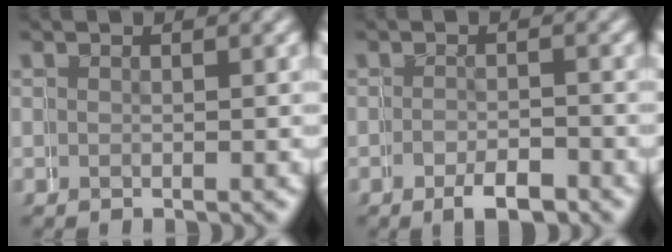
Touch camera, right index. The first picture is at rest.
{"total": 2.6, "force": [-1.9, 1.0, 1.6], "torque": [-0.013, 0.002, -0.036]}